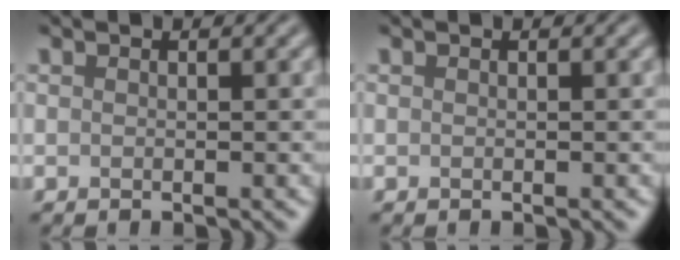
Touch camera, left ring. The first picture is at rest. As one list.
[{"total": 0.0}]